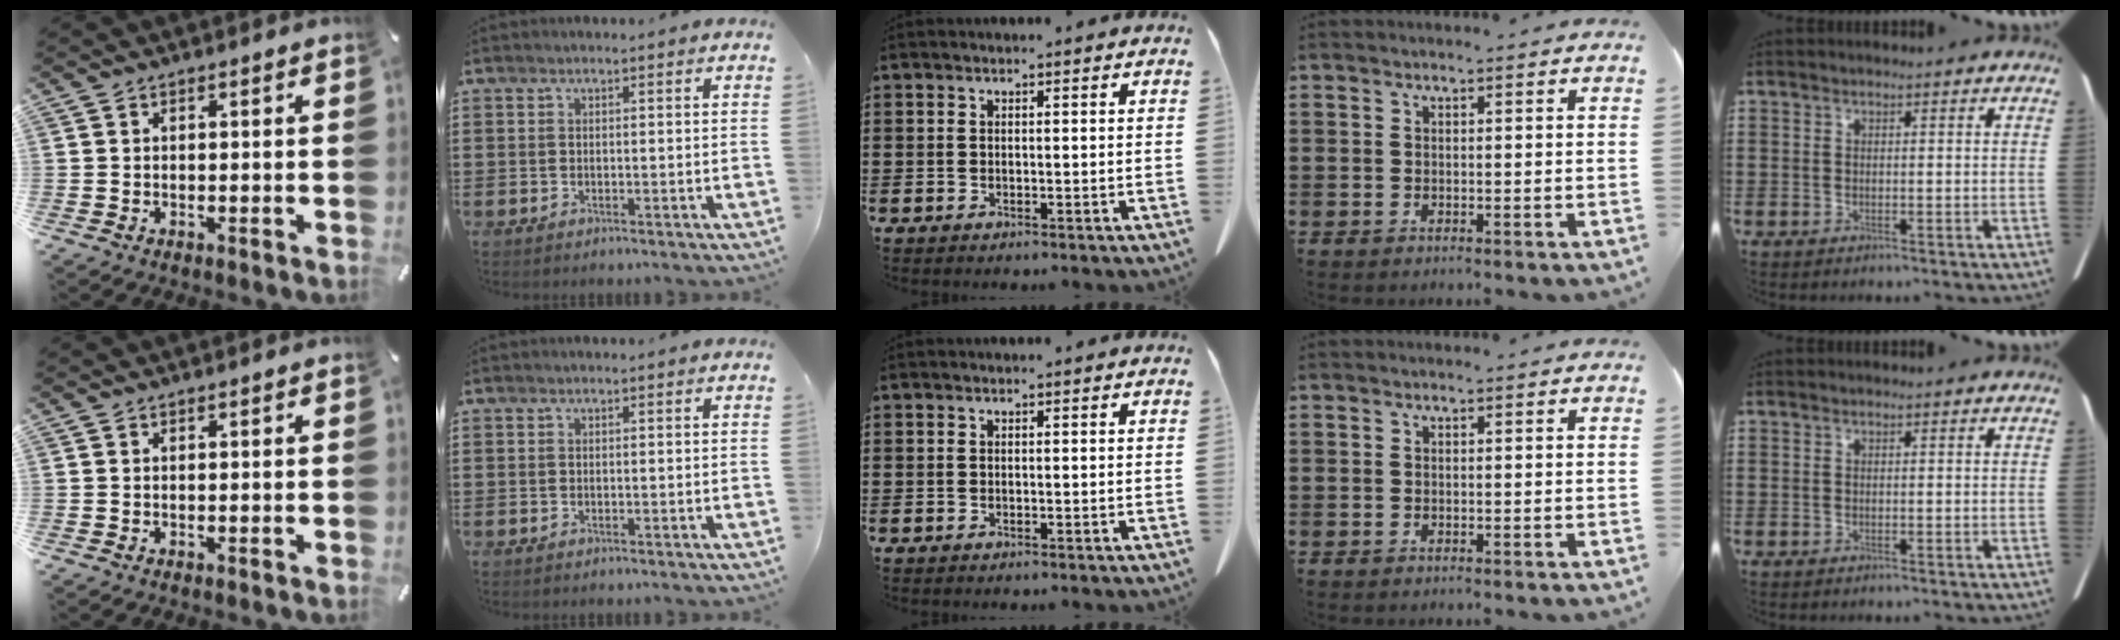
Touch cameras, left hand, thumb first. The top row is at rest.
{}